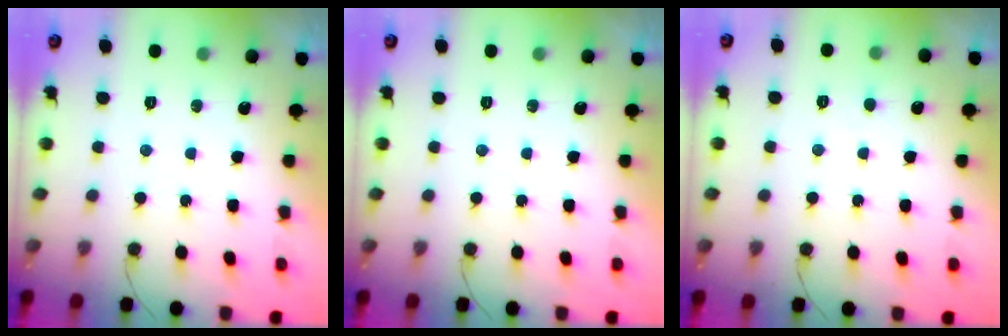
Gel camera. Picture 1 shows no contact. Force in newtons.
{"total": 0.0}
{"total": 2.9, "press": 2.9, "slide": 0.3}